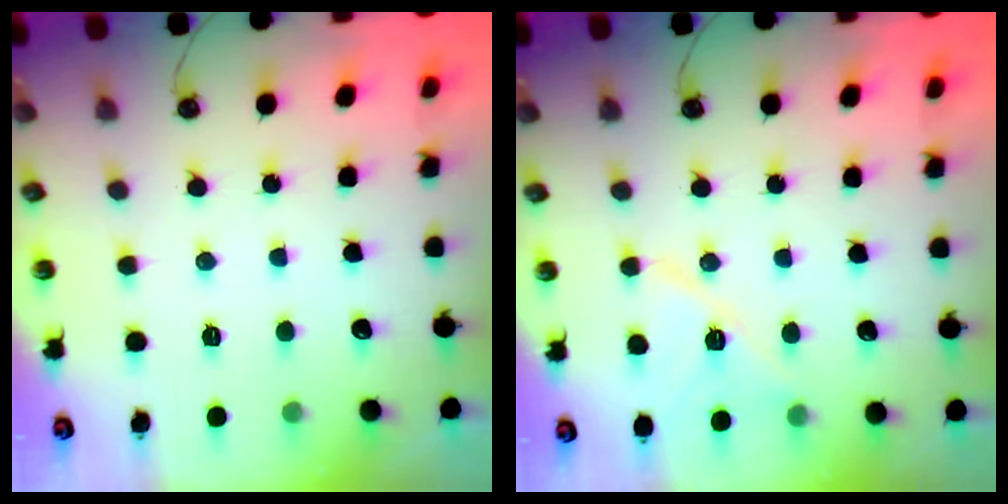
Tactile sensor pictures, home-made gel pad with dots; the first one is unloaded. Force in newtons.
{"total": 12.0, "press": 11.9, "slide": 0.9}